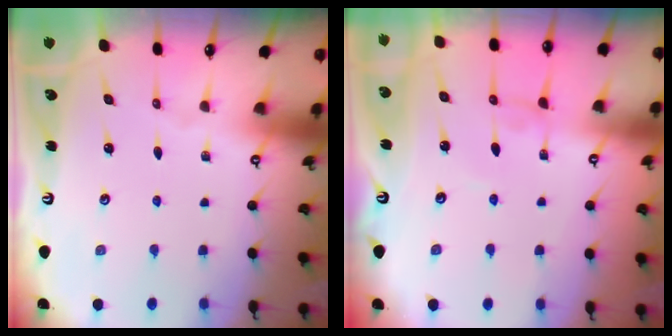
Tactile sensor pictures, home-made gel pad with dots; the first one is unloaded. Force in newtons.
{"total": 1.4, "press": 1.4, "slide": 0.1}